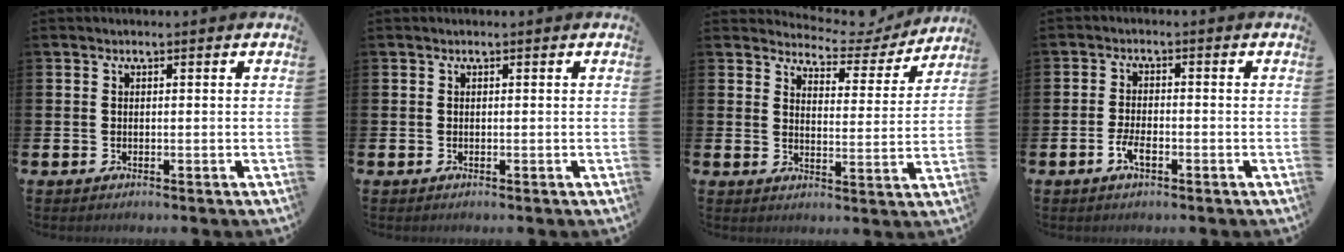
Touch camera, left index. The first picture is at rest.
{"total": 0.0}
{"total": 5.1, "force": [4.8, 1.6, 0.5], "torque": [-0.024, -0.043, 0.077]}
{"total": 2.6, "force": [-1.1, 1.1, 2.1], "torque": [-0.035, 0.001, -0.019]}